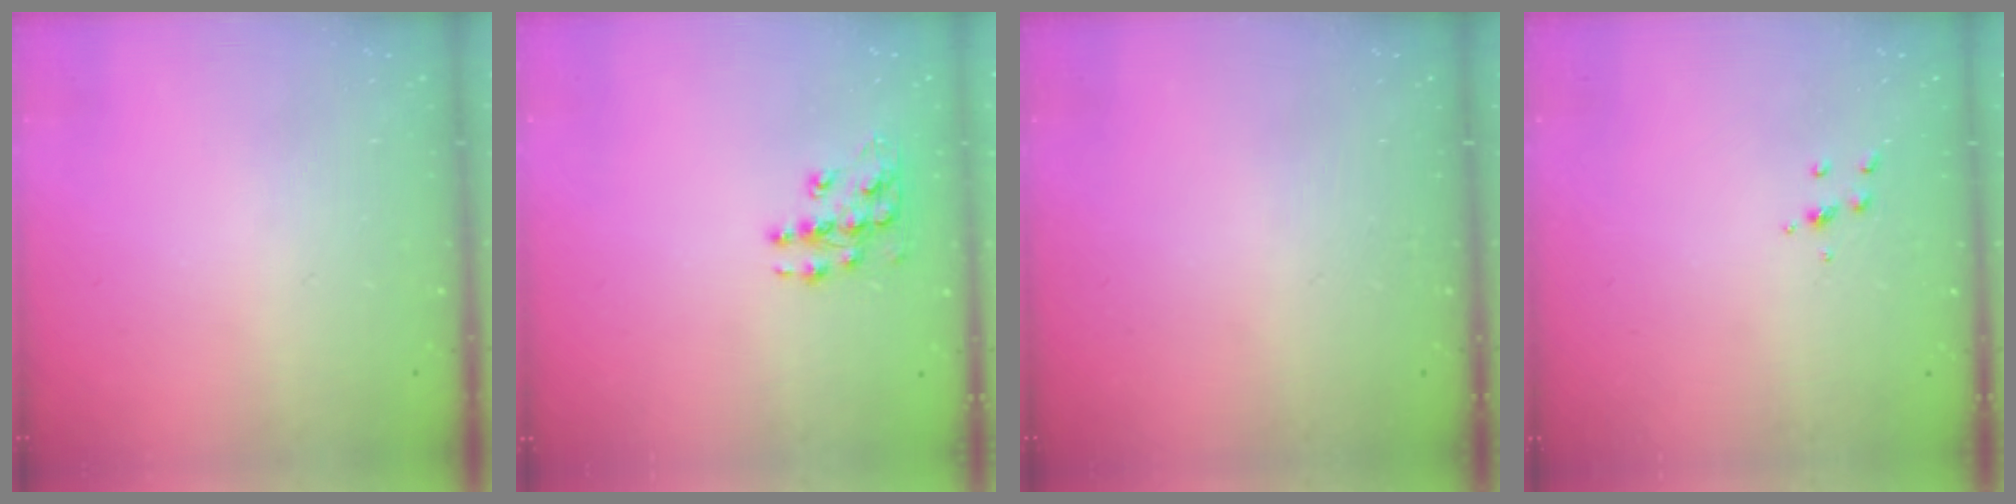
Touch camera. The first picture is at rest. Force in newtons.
{"total": 10.0, "press": 10.0, "slide": 0.7}
{"total": 0.0}
{"total": 4.1, "press": 4.1, "slide": 0.6}